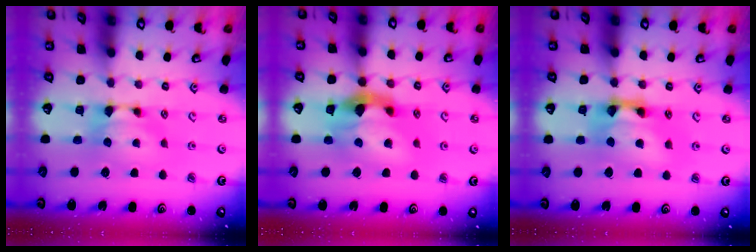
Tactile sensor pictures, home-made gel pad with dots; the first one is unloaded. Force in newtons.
{"total": 6.6, "press": 6.2, "slide": 2.2}
{"total": 6.5, "press": 6.5, "slide": 0.3}